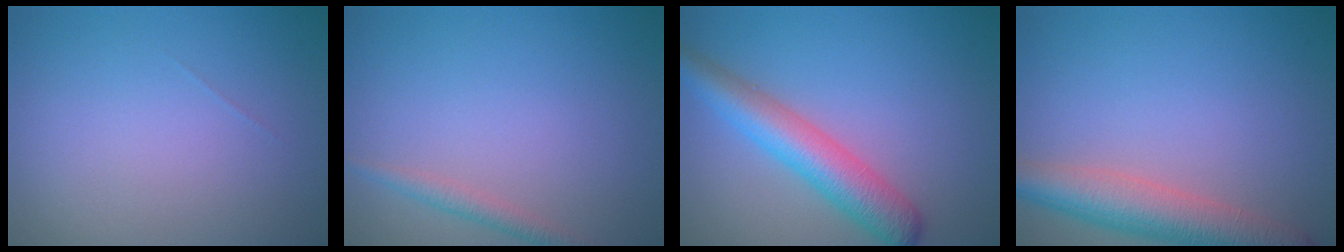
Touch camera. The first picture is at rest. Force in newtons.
{"total": 1.5, "press": 1.5, "slide": 0.0}
{"total": 5.4, "press": 5.4, "slide": 0.1}
{"total": 5.7, "press": 5.7, "slide": 0.4}